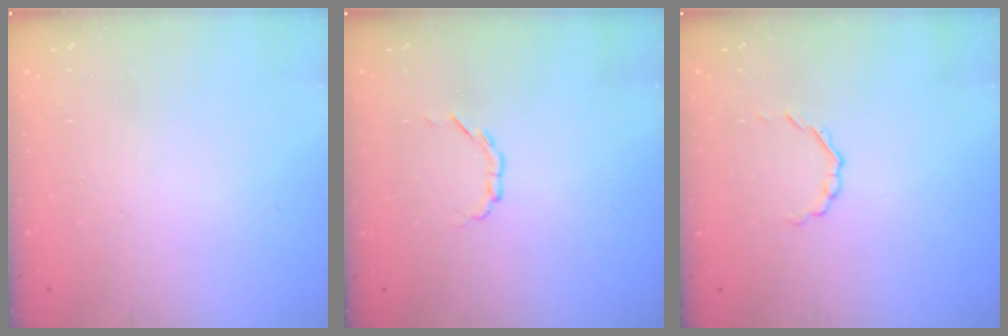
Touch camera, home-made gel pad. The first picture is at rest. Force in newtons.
{"total": 2.3, "press": 2.2, "slide": 0.8}
{"total": 1.8, "press": 1.7, "slide": 0.7}